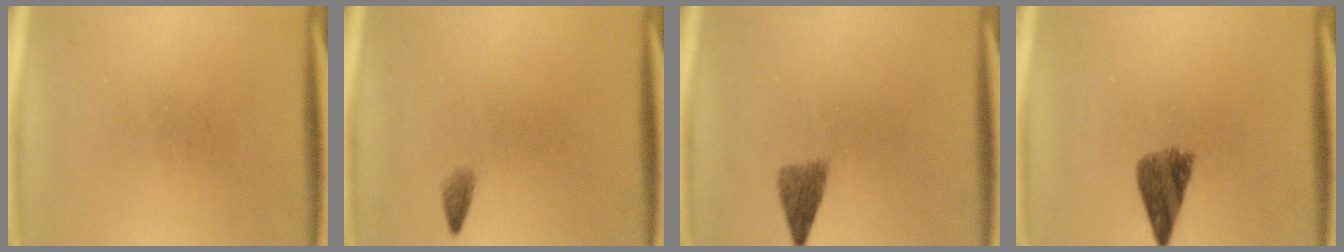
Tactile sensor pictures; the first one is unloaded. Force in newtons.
{"total": 1.0}
{"total": 2.9}
{"total": 5.3}